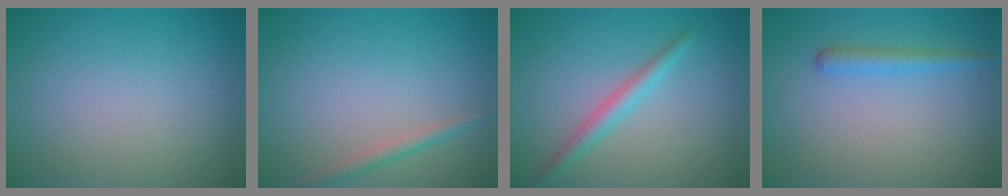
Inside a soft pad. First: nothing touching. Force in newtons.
{"total": 1.5, "press": 1.5, "slide": 0.0}
{"total": 2.2, "press": 2.2, "slide": 0.1}
{"total": 1.7, "press": 1.7, "slide": 0.1}